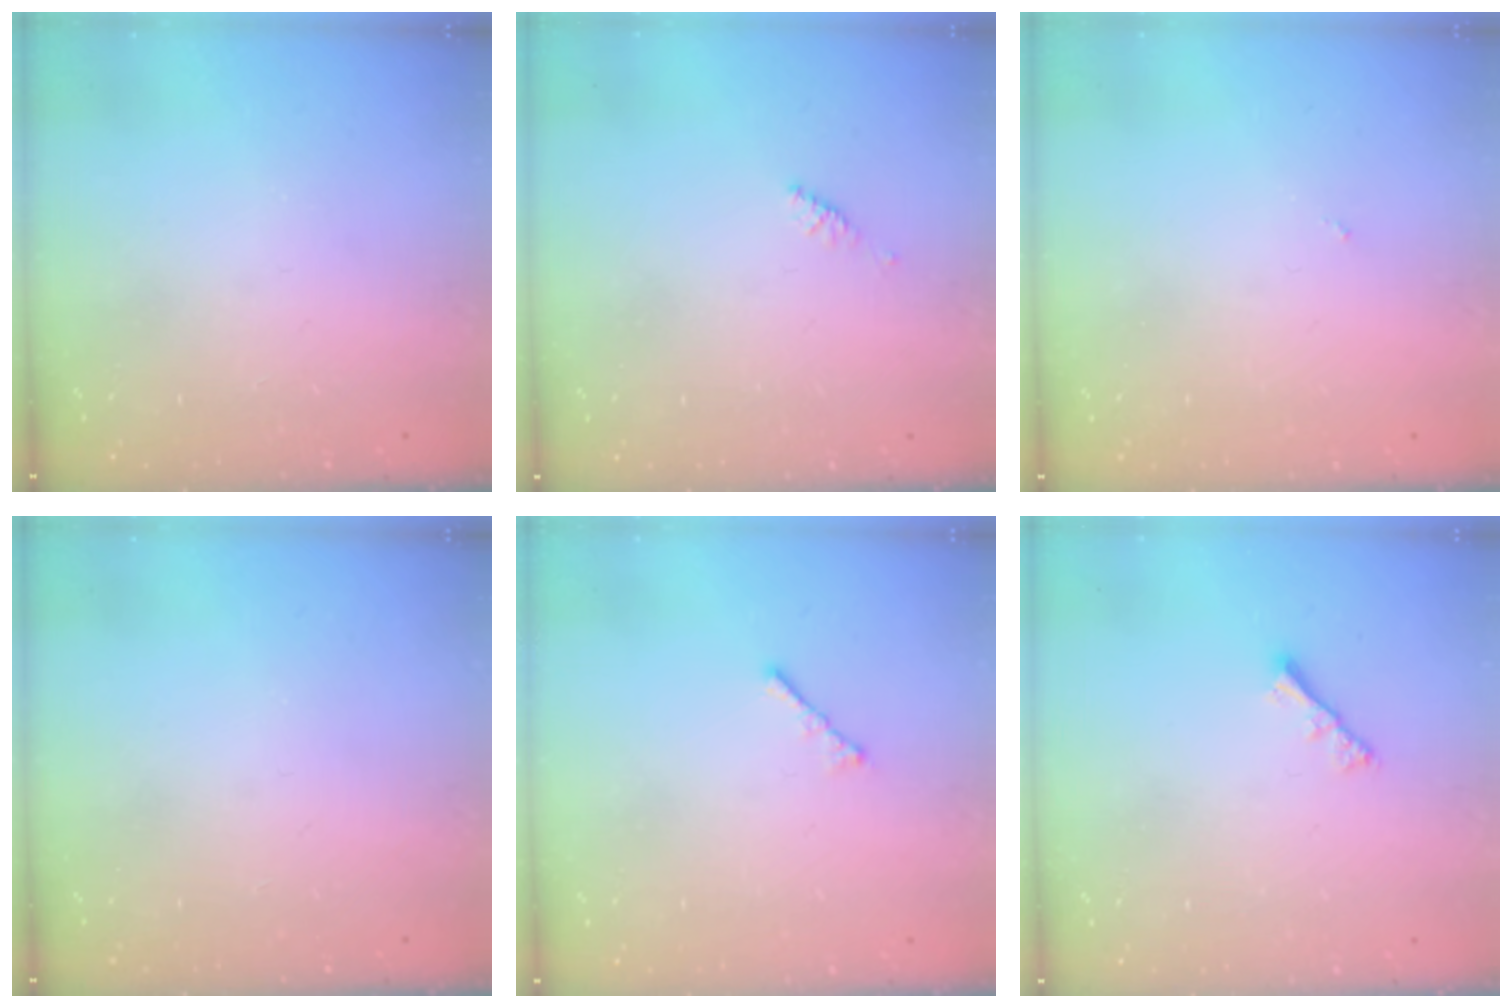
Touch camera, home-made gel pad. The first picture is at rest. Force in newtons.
{"total": 2.4, "press": 2.3, "slide": 0.7}
{"total": 0.0}
{"total": 0.0}
{"total": 1.9, "press": 1.8, "slide": 0.5}
{"total": 2.4, "press": 2.4, "slide": 0.6}